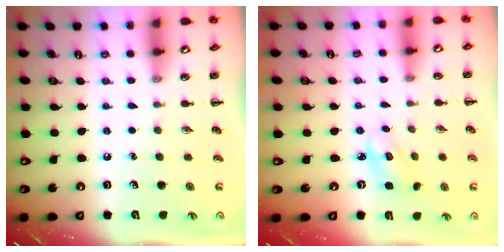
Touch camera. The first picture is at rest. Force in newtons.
{"total": 2.7, "press": 2.7, "slide": 0.4}